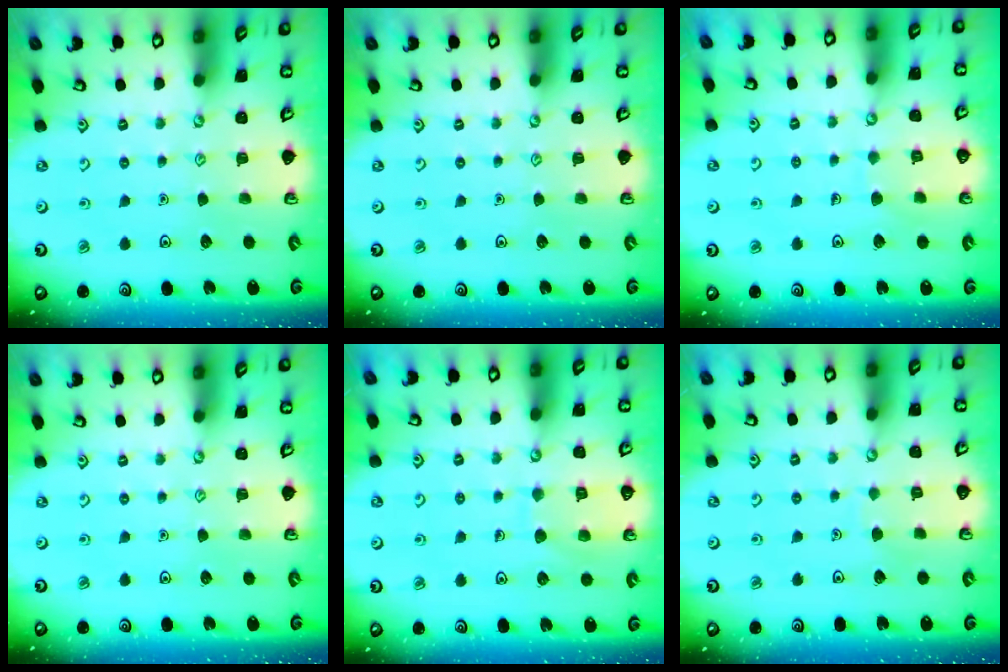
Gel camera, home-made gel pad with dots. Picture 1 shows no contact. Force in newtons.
{"total": 0.0}
{"total": 6.1, "press": 6.1, "slide": 0.5}
{"total": 0.0}
{"total": 7.5, "press": 7.5, "slide": 0.7}
{"total": 2.6, "press": 2.6, "slide": 0.1}